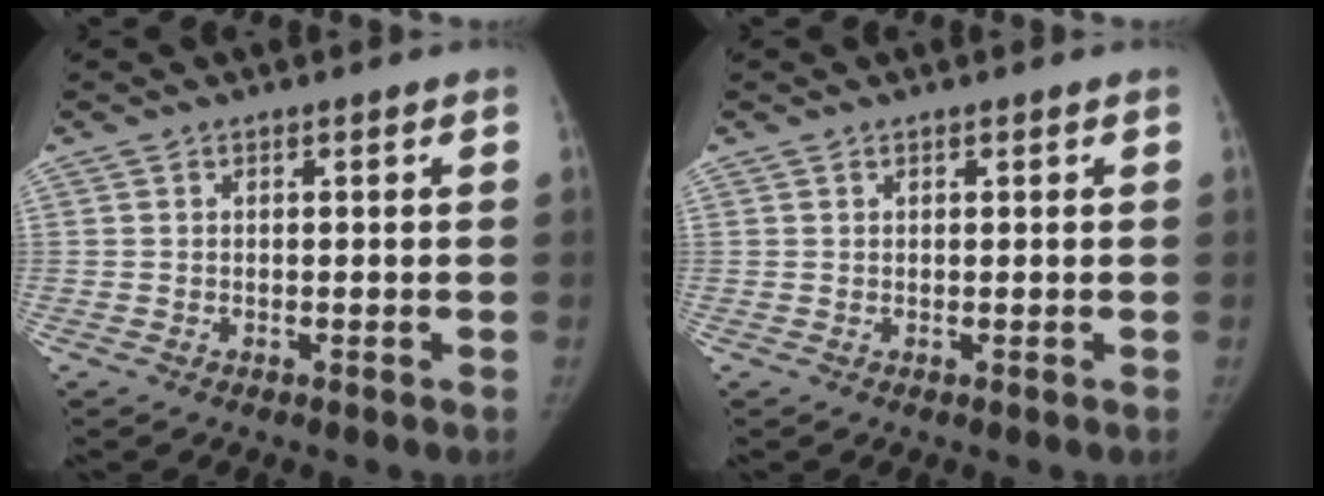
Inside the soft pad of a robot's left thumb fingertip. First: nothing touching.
{"total": 0.0}